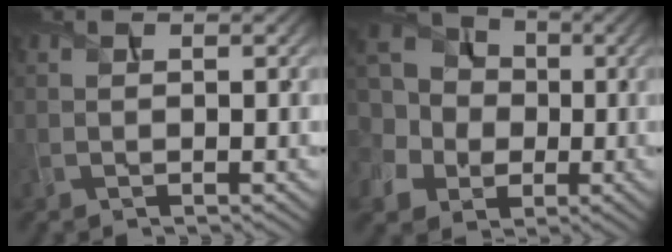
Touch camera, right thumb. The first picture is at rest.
{"total": 12.9, "force": [0.8, 10.9, 6.9], "torque": [-0.202, 0.014, -0.016]}